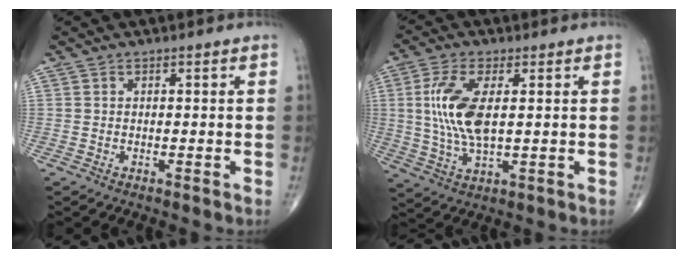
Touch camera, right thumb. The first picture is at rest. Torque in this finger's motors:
{"motor_torque": [1.50, 1.76, 1.26, 0.18, 0.14]}